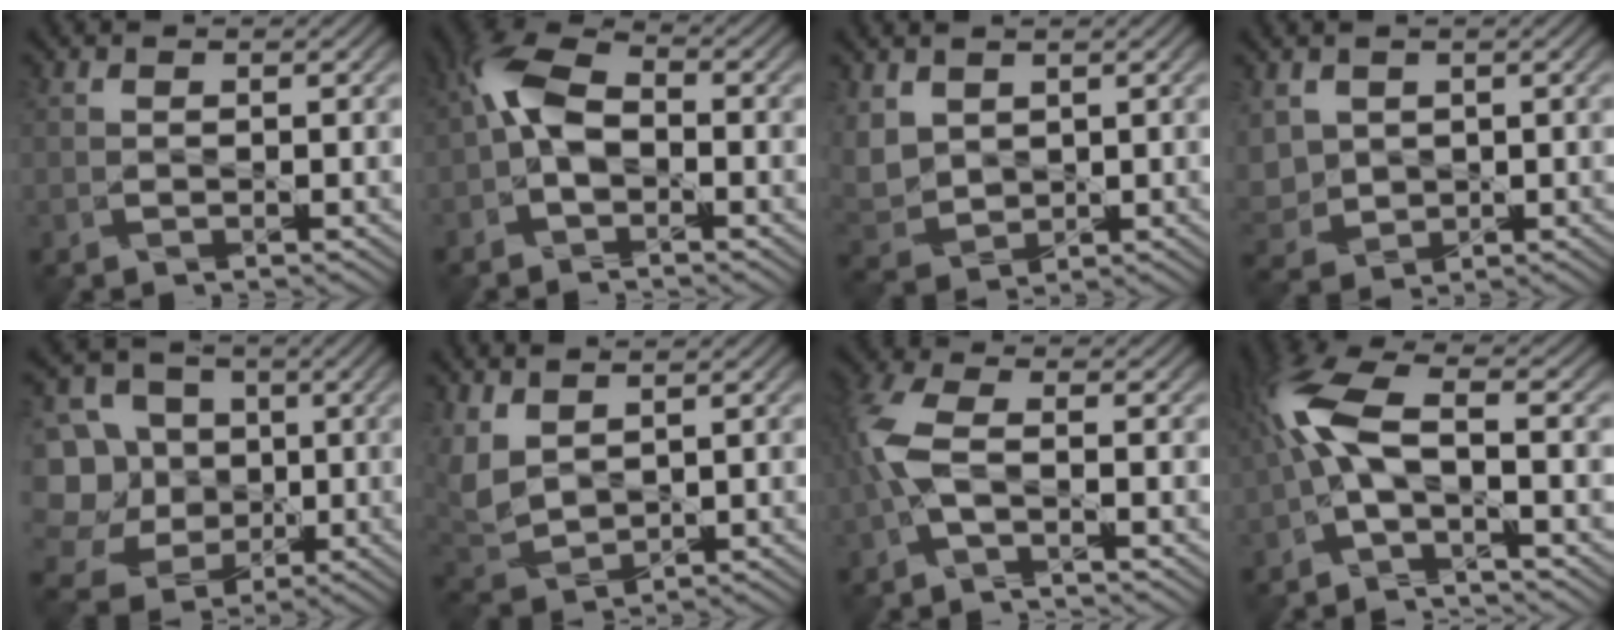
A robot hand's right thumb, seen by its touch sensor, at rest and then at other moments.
{"total": 6.7, "force": [-1.0, 3.6, 5.6], "torque": [-0.133, 0.017, -0.035]}
{"total": 5.6, "force": [2.4, 3.9, 3.1], "torque": [-0.121, 0.005, 0.057]}
{"total": 4.9, "force": [1.2, 4.0, 2.6], "torque": [-0.107, -0.002, 0.027]}
{"total": 13.4, "force": [0.2, 12.2, 5.6], "torque": [-0.235, 0.037, 0.000]}
{"total": 6.2, "force": [3.2, 3.4, 4.2], "torque": [-0.142, 0.006, 0.074]}
{"total": 5.4, "force": [-1.3, 1.8, 4.9], "torque": [-0.145, 0.008, -0.031]}
{"total": 8.6, "force": [-1.3, 2.5, 8.1], "torque": [-0.202, 0.020, -0.042]}